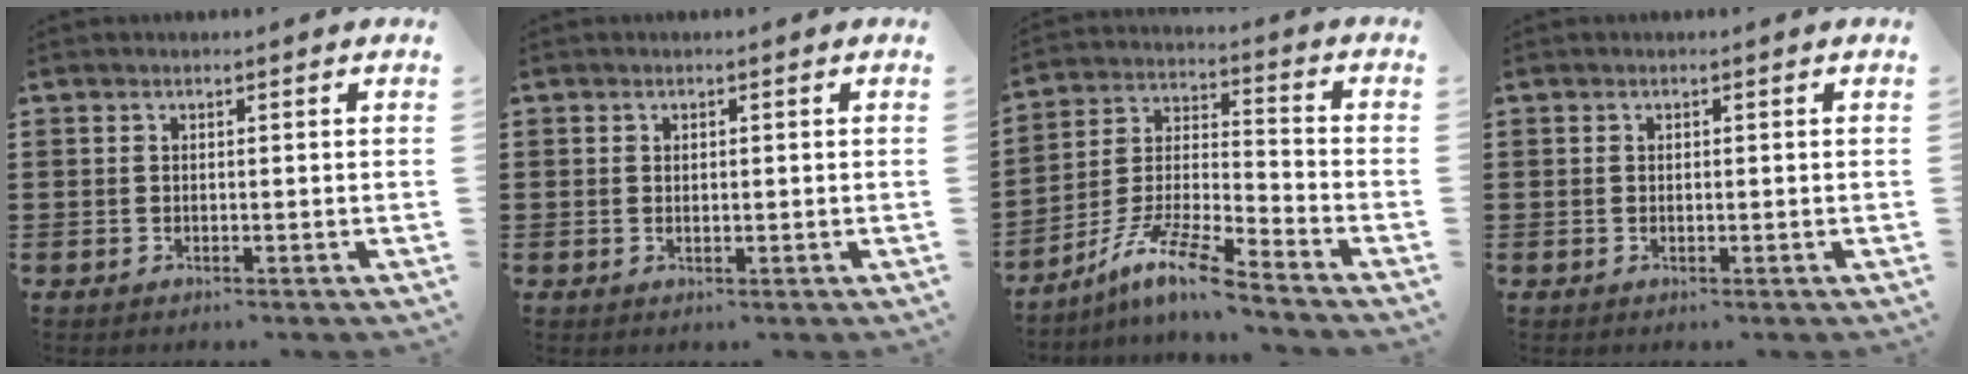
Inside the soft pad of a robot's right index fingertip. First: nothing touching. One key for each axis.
{"total": 0.5, "fx": 0.1, "fy": 0.3, "fz": 0.4, "tx": -0.007, "ty": 0.003, "tz": 0.002}
{"total": 10.1, "fx": -8.2, "fy": 0.9, "fz": 5.9, "tx": -0.127, "ty": 0.005, "tz": -0.165}
{"total": 0.0}